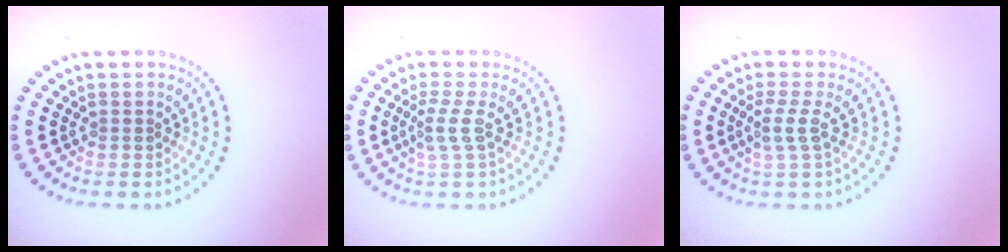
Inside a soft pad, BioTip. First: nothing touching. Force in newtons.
{"total": 2.2, "press": 1.6, "slide": 1.5}
{"total": 1.9, "press": 1.5, "slide": 1.2}